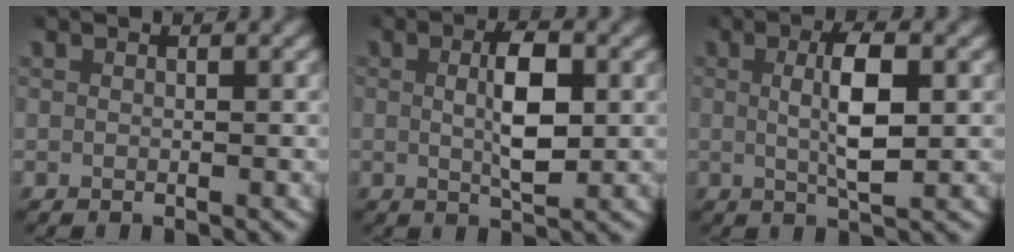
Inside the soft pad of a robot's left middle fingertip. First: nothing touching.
{"total": 4.4, "force": [0.4, 1.5, 4.1], "torque": [-0.067, -0.007, 0.010]}
{"total": 4.3, "force": [0.6, 1.0, 4.2], "torque": [-0.069, -0.003, 0.011]}